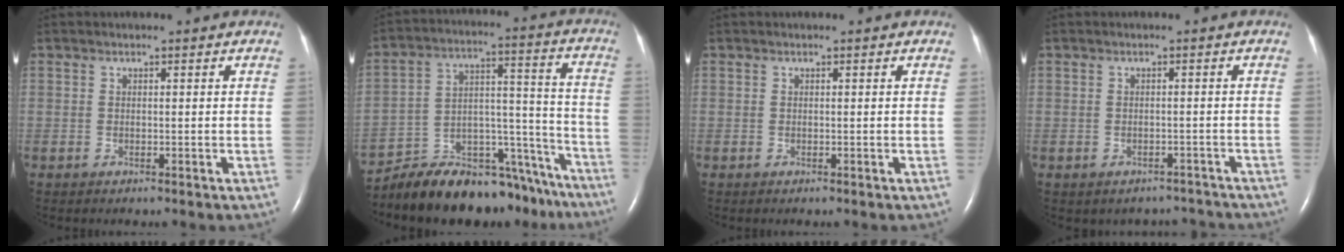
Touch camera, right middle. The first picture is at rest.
{"total": 24.7, "force": [-22.5, 6.3, 8.0], "torque": [-0.094, 0.036, -0.328]}
{"total": 0.0}
{"total": 5.2, "force": [-4.4, 2.6, 0.1], "torque": [0.007, 0.021, -0.045]}